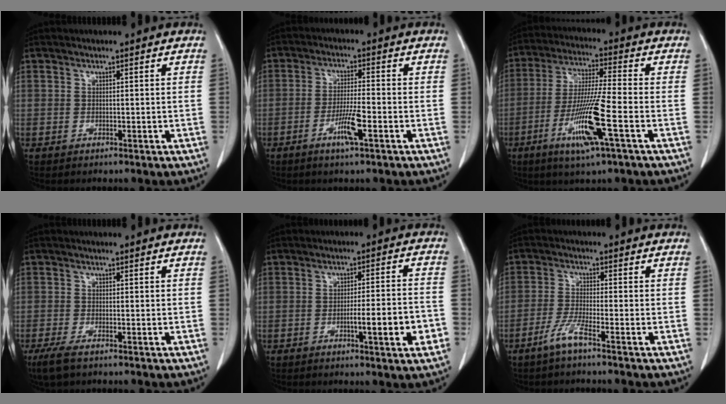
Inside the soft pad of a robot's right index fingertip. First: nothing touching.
{"total": 5.5, "force": [-2.6, 0.1, 4.9], "torque": [-0.097, -0.008, -0.047]}
{"total": 12.5, "force": [-4.8, -0.3, 11.5], "torque": [-0.232, -0.020, -0.092]}
{"total": 3.2, "force": [-2.2, 0.7, 2.3], "torque": [-0.051, -0.009, -0.043]}
{"total": 8.0, "force": [-2.9, 0.1, 7.5], "torque": [-0.106, 0.000, -0.039]}
{"total": 4.1, "force": [-2.8, -0.3, 2.9], "torque": [-0.063, -0.006, -0.063]}